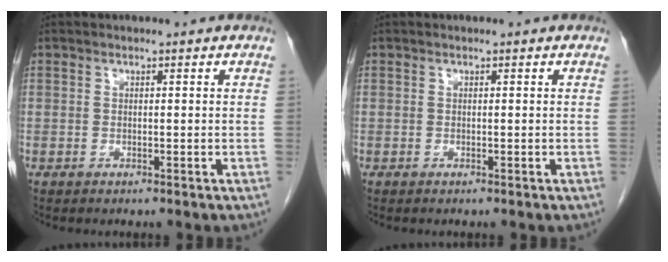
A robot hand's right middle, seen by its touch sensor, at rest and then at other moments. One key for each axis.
{"total": 0.0}